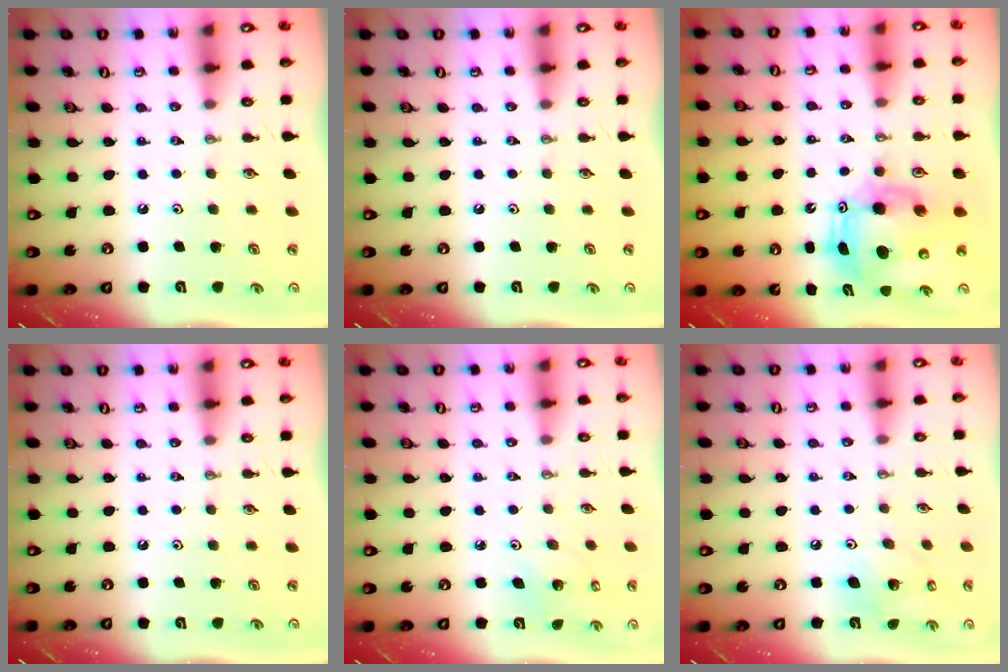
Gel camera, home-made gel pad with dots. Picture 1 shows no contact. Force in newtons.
{"total": 0.0}
{"total": 11.0, "press": 10.9, "slide": 1.8}
{"total": 0.0}
{"total": 3.5, "press": 3.5, "slide": 0.3}
{"total": 9.1, "press": 8.7, "slide": 2.6}